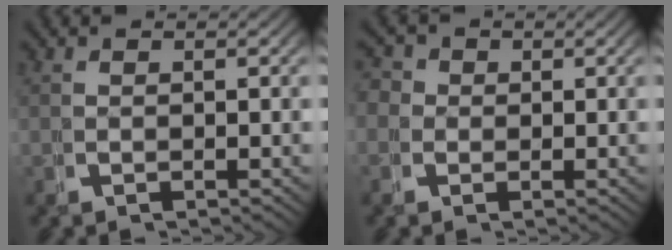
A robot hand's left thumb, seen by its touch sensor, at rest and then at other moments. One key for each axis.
{"total": 3.2, "fx": 0.5, "fy": 3.0, "fz": 1.2, "tx": -0.022, "ty": -0.003, "tz": -0.001}